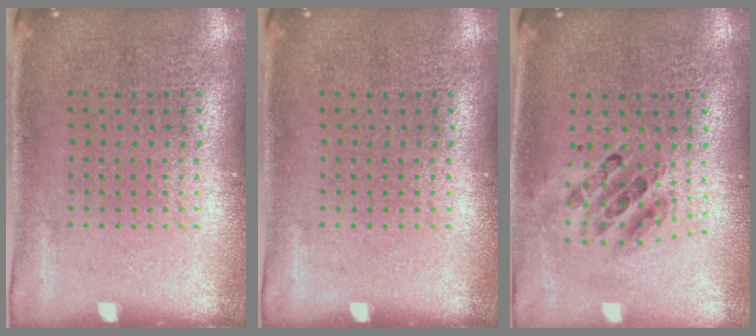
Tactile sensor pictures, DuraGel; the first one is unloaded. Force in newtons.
{"total": 0.0}
{"total": 0.7, "press": 0.7, "slide": 0.0}